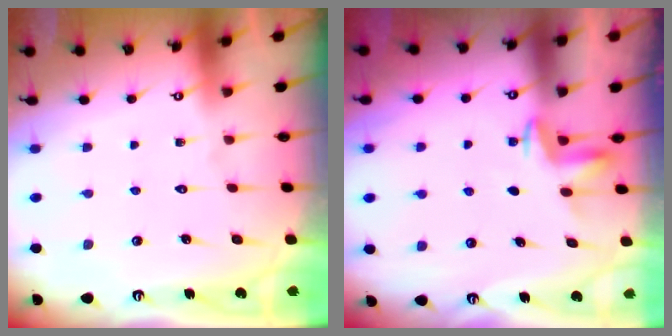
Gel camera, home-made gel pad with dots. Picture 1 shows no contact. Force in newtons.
{"total": 3.7, "press": 3.6, "slide": 0.4}